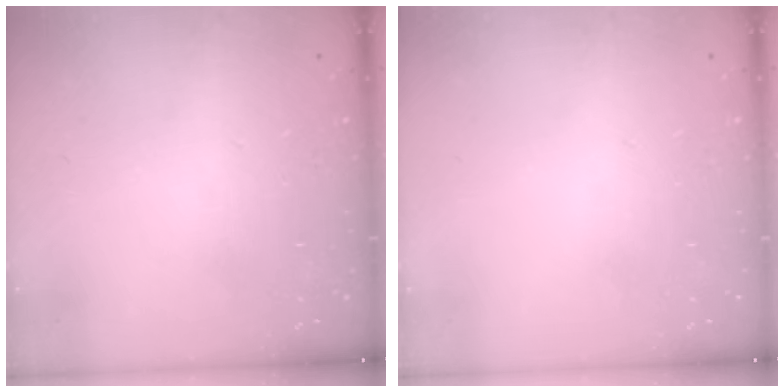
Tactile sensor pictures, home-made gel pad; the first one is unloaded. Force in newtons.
{"total": 0.0}